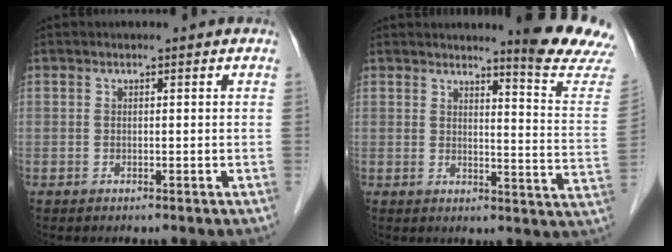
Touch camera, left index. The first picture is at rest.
{"total": 11.4, "force": [10.7, -1.5, 3.6], "torque": [-0.039, -0.090, 0.111]}